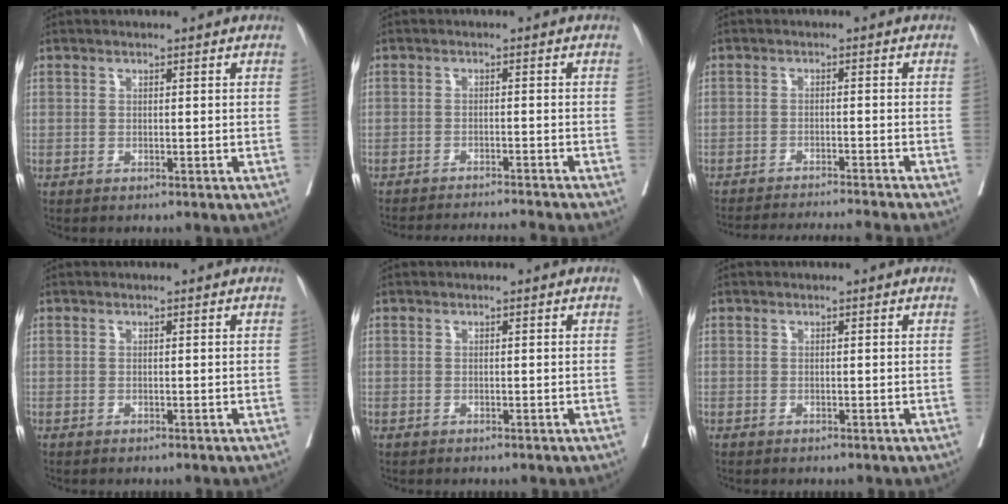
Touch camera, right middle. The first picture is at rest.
{"total": 10.6, "force": [-10.2, -0.3, 3.1], "torque": [-0.029, -0.010, -0.134]}
{"total": 13.0, "force": [-12.2, -1.4, 4.4], "torque": [-0.041, -0.021, -0.172]}
{"total": 0.0}
{"total": 0.0}
{"total": 0.0}